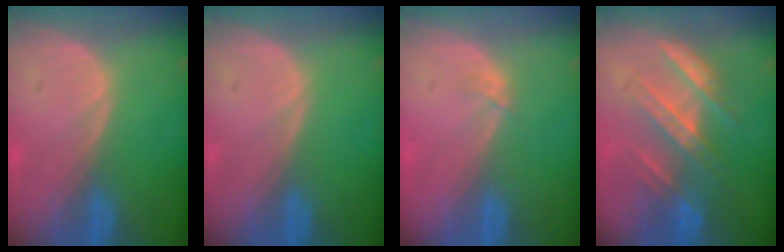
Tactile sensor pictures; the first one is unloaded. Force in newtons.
{"total": 0.0}
{"total": 1.2, "press": 0.9, "slide": 0.7}
{"total": 7.1, "press": 6.8, "slide": 1.9}